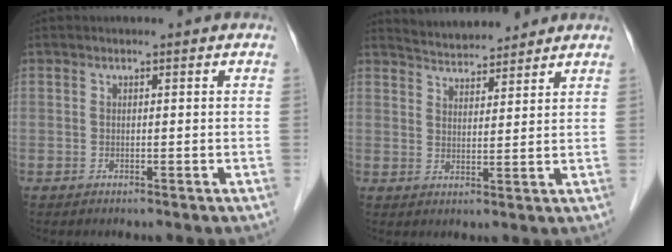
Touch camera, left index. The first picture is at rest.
{"total": 7.5, "force": [7.2, 1.4, 1.4], "torque": [-0.026, 0.020, 0.111]}